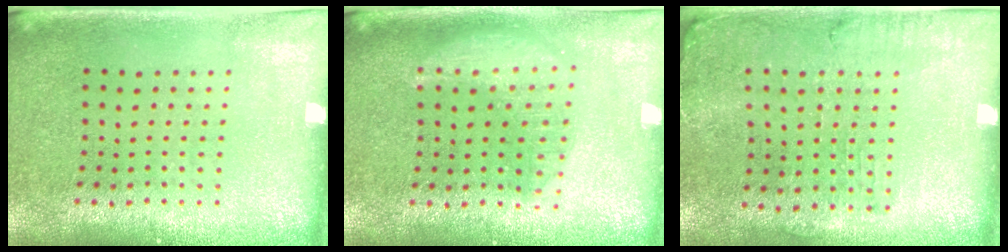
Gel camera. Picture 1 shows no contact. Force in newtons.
{"total": 1.3, "press": 1.3, "slide": 0.2}
{"total": 1.2, "press": 1.2, "slide": 0.3}